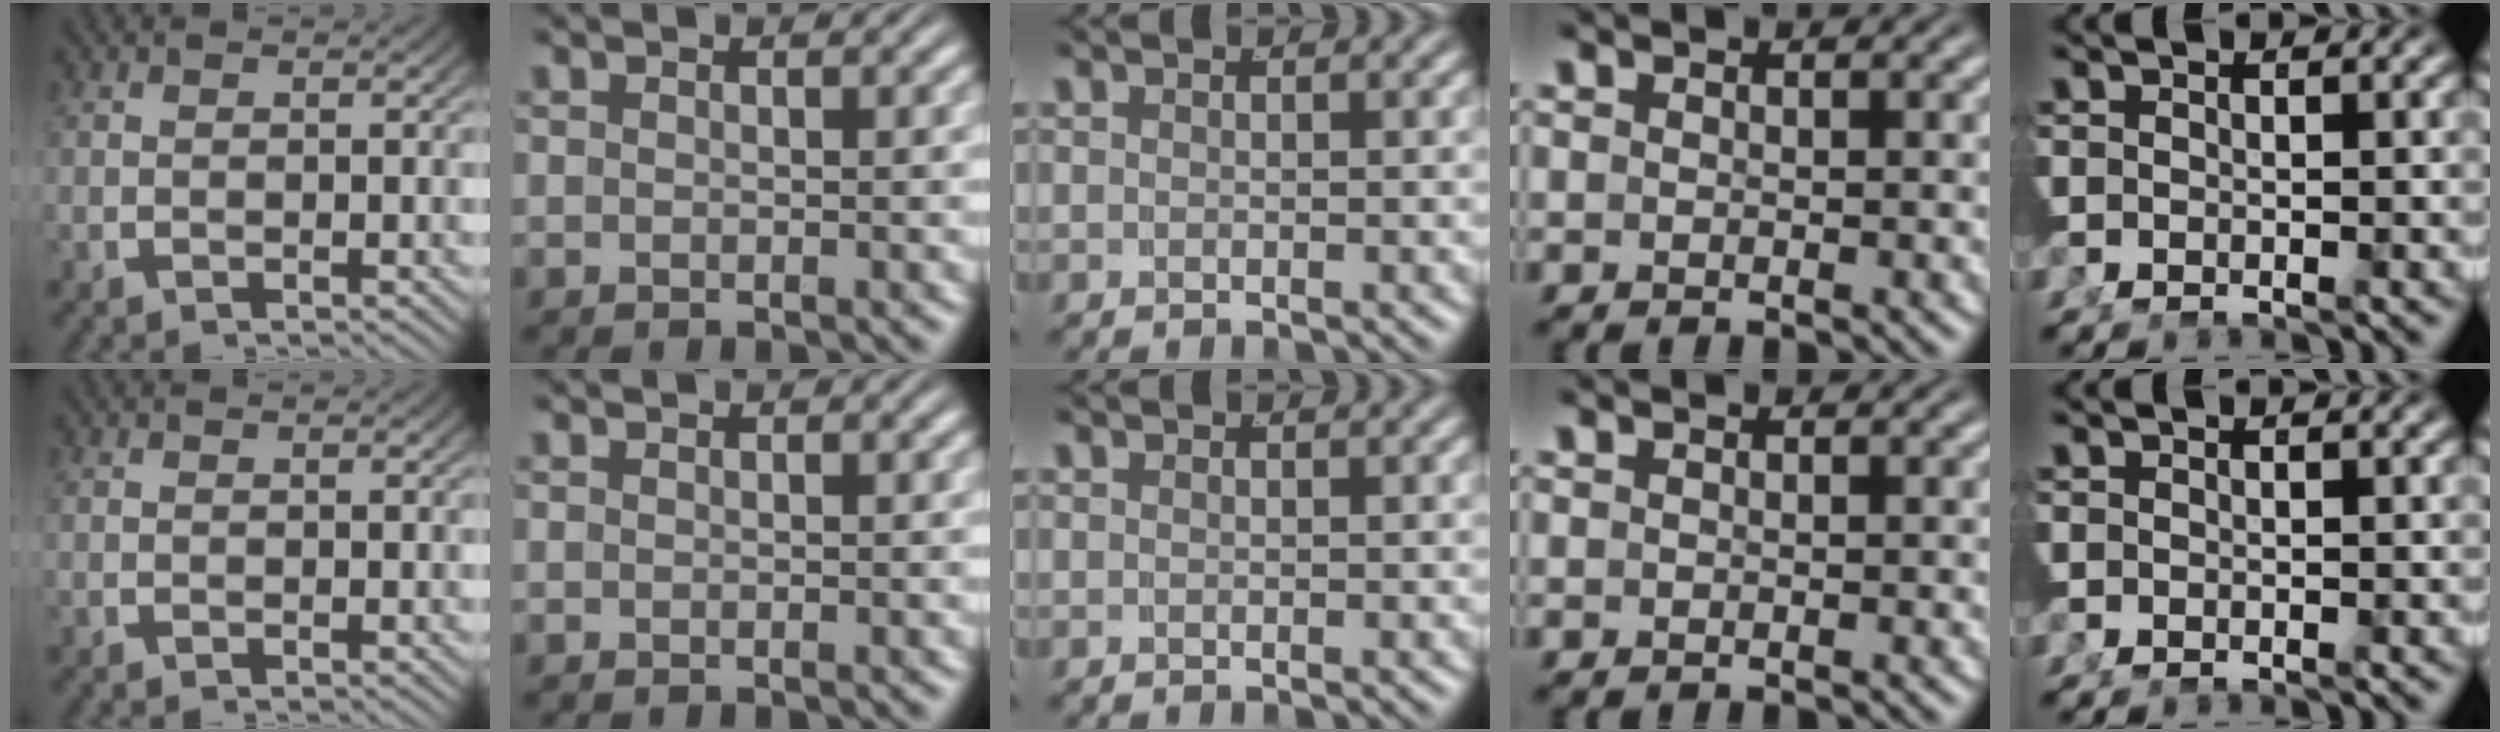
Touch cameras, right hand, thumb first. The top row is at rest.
{}